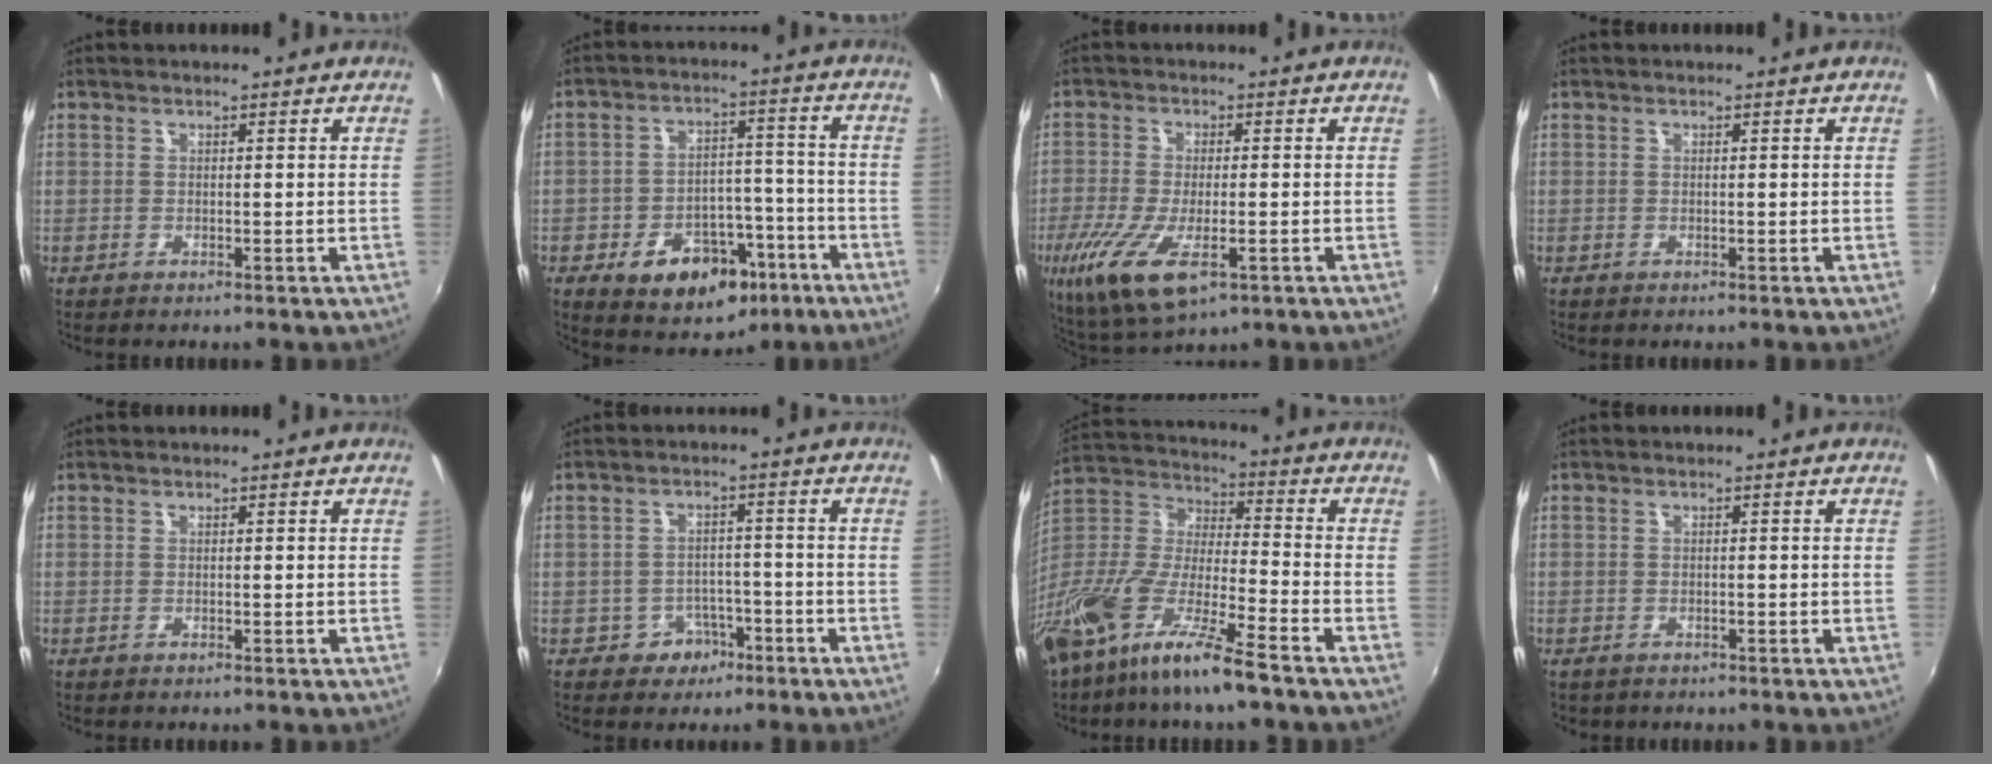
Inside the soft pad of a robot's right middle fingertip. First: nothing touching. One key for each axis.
{"total": 13.3, "fx": -7.1, "fy": 8.5, "fz": 7.3, "tx": -0.136, "ty": 0.026, "tz": -0.084}
{"total": 13.1, "fx": -5.7, "fy": 4.4, "fz": 10.9, "tx": -0.233, "ty": -0.051, "tz": -0.099}
{"total": 0.0}
{"total": 0.0}
{"total": 3.8, "fx": -2.4, "fy": 2.9, "fz": 0.8, "tx": -0.020, "ty": 0.012, "tz": -0.028}
{"total": 19.6, "fx": -12.8, "fy": 3.9, "fz": 14.4, "tx": -0.277, "ty": -0.019, "tz": -0.246}
{"total": 0.7, "fx": -0.6, "fy": 0.2, "fz": 0.2, "tx": -0.007, "ty": -0.003, "tz": -0.008}